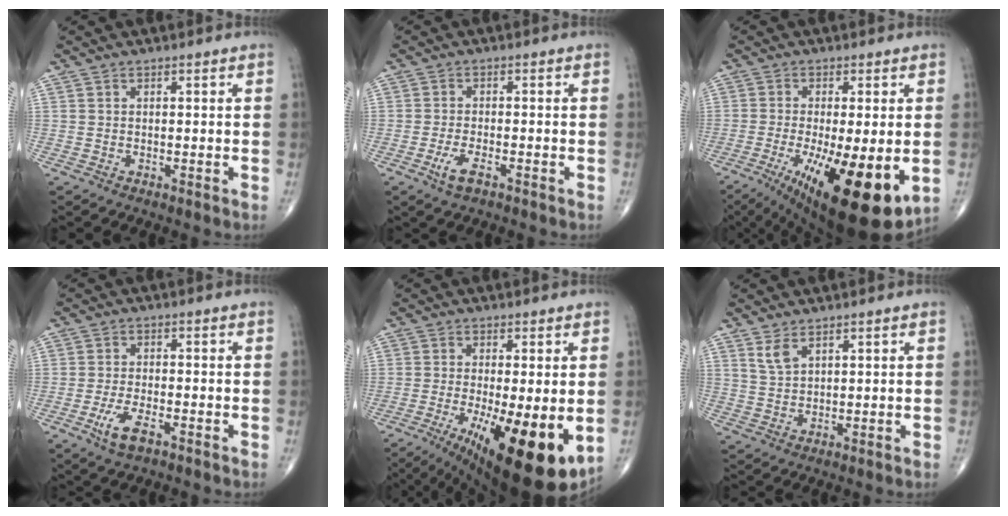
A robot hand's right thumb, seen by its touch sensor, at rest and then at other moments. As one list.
[{"total": 3.7, "force": [-2.0, 1.4, 2.8], "torque": [-0.062, 0.005, -0.035]}, {"total": 19.5, "force": [-5.9, 5.8, 17.7], "torque": [-0.259, -0.031, -0.074]}, {"total": 5.1, "force": [-2.7, 1.9, 4.0], "torque": [-0.083, 0.006, -0.046]}, {"total": 18.7, "force": [-5.4, 5.7, 17.0], "torque": [-0.230, -0.030, -0.063]}, {"total": 3.1, "force": [2.0, 1.2, 1.9], "torque": [-0.039, -0.010, 0.049]}]